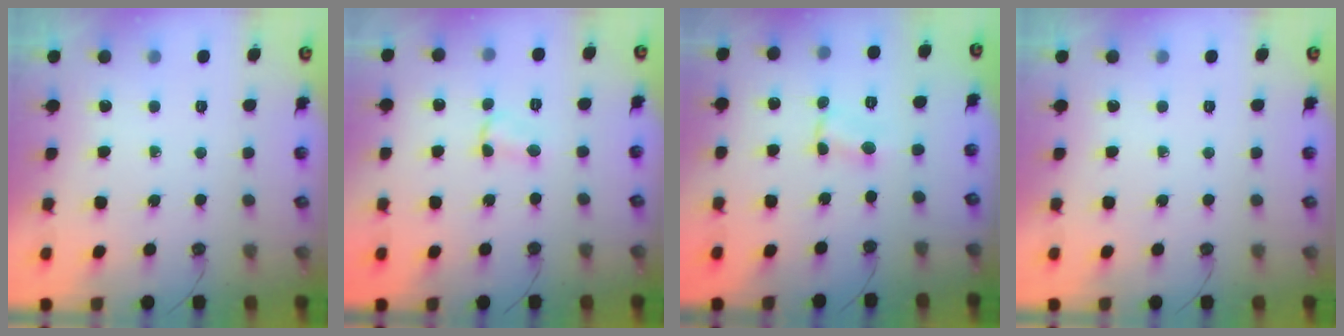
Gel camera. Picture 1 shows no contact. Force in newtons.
{"total": 2.8, "press": 2.8, "slide": 0.4}
{"total": 1.2, "press": 1.2, "slide": 0.2}
{"total": 0.0}